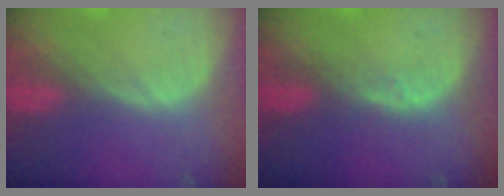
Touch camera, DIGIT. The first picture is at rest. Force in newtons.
{"total": 1.7, "press": 1.7, "slide": 0.1}